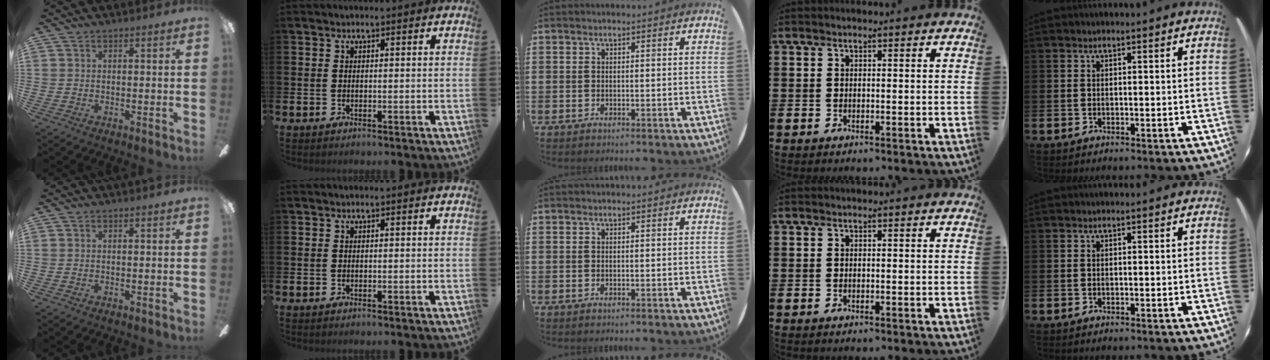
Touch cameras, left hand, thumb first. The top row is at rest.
{}